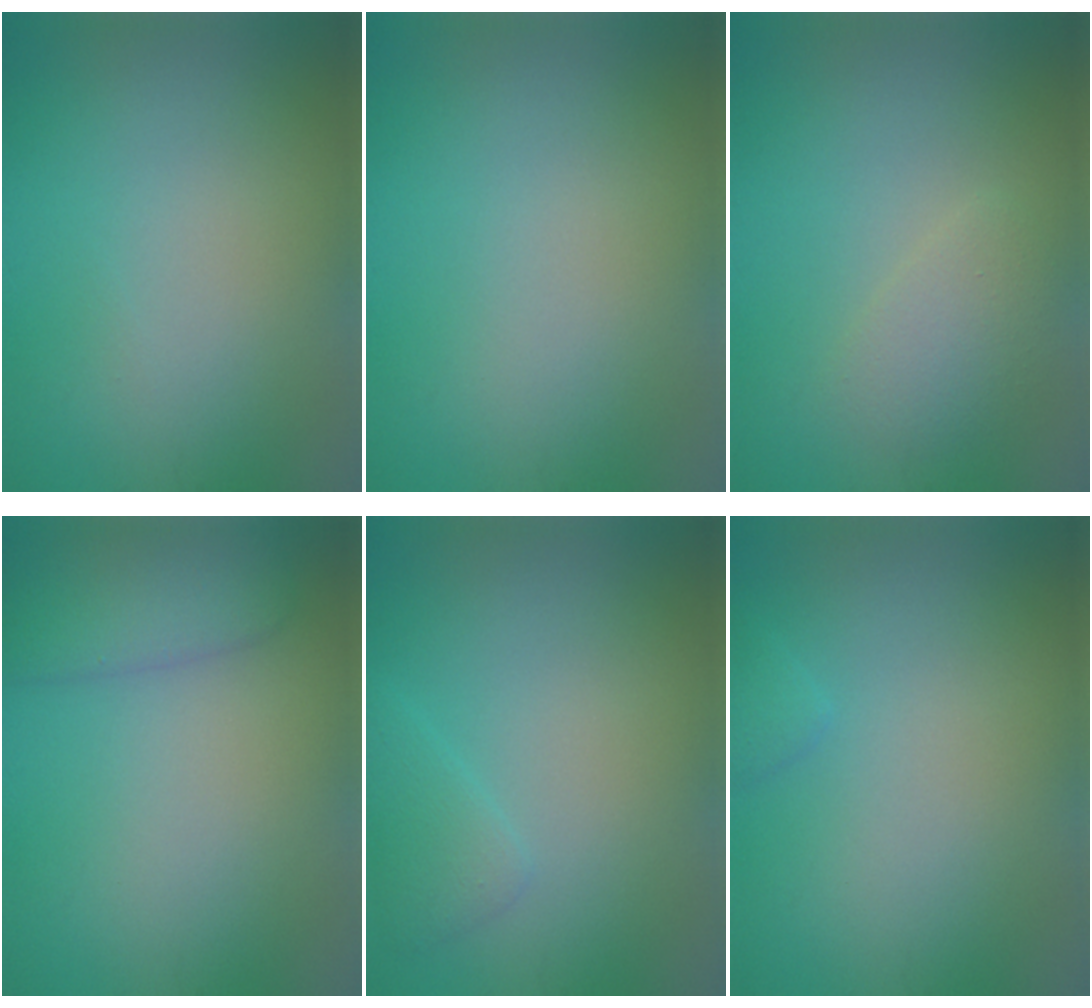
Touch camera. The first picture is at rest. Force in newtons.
{"total": 0.0}
{"total": 1.9, "press": 1.9, "slide": 0.1}
{"total": 2.9, "press": 2.9, "slide": 0.3}
{"total": 1.7, "press": 1.7, "slide": 0.0}
{"total": 0.9, "press": 0.9, "slide": 0.1}